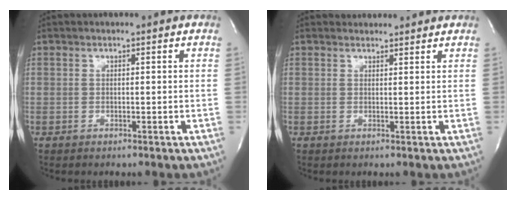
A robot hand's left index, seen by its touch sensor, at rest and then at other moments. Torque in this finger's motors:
{"motor_torque": [0.39, -0.58, 0.04, 0.00]}